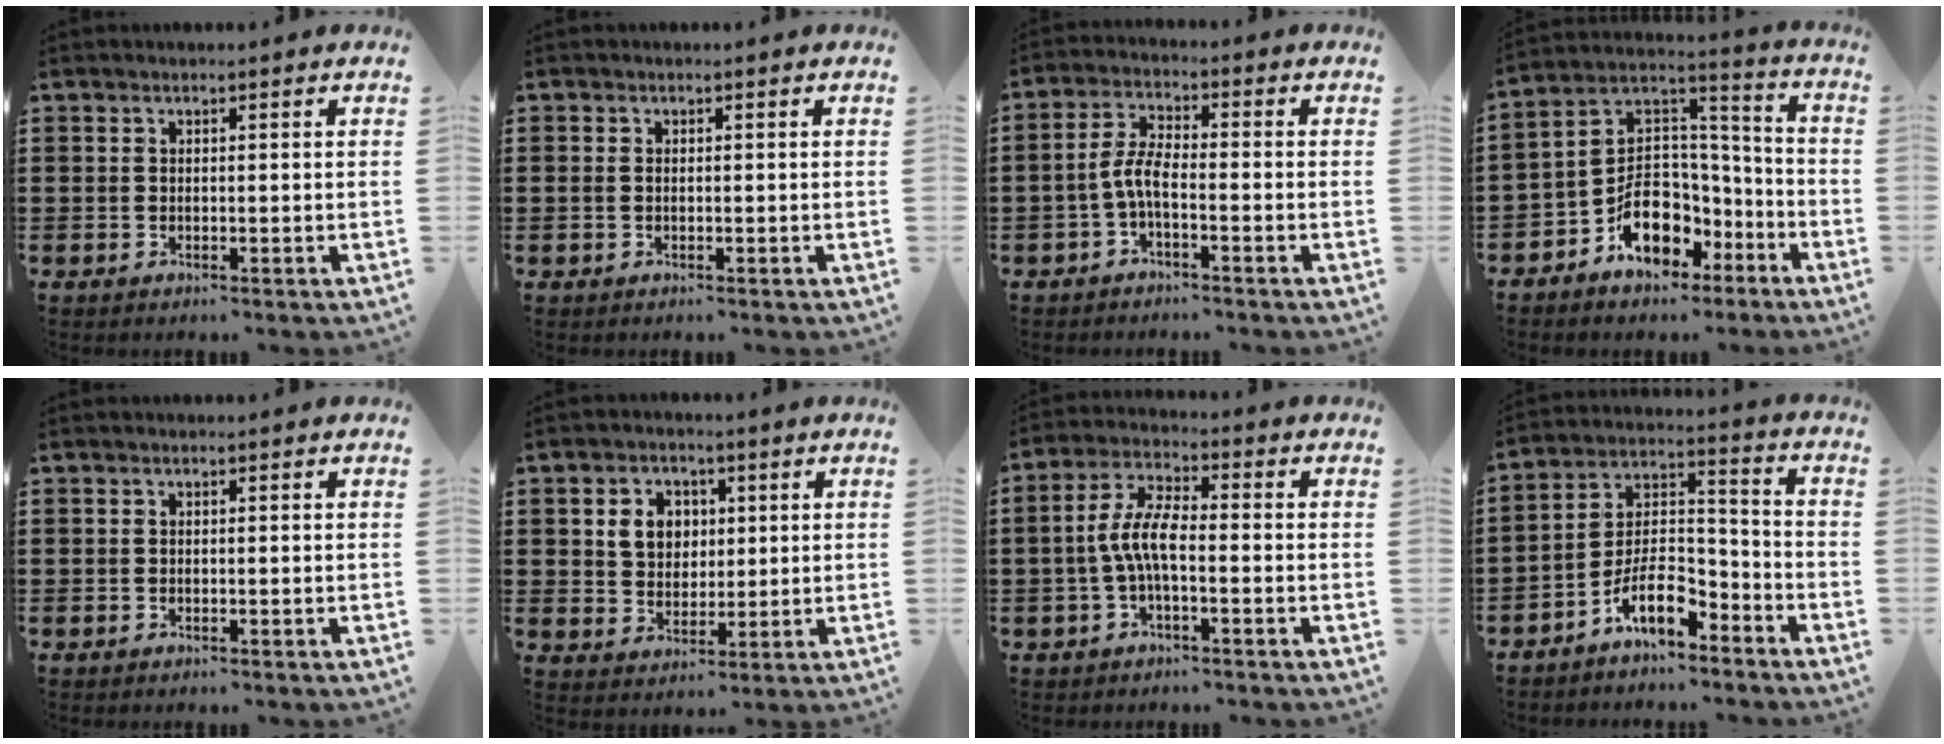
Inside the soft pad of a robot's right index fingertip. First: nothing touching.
{"total": 0.6, "force": [0.0, 0.5, 0.4], "torque": [-0.011, 0.002, -0.002]}
{"total": 4.8, "force": [-1.7, 1.5, 4.2], "torque": [-0.095, 0.000, -0.039]}
{"total": 9.4, "force": [-4.5, 7.0, 4.3], "torque": [-0.096, 0.013, -0.079]}
{"total": 0.0}
{"total": 5.4, "force": [1.6, 4.6, 2.4], "torque": [-0.059, 0.013, 0.024]}
{"total": 6.5, "force": [-1.3, 2.1, 6.1], "torque": [-0.141, -0.007, -0.031]}
{"total": 9.2, "force": [-6.3, 3.6, 5.7], "torque": [-0.118, 0.006, -0.121]}